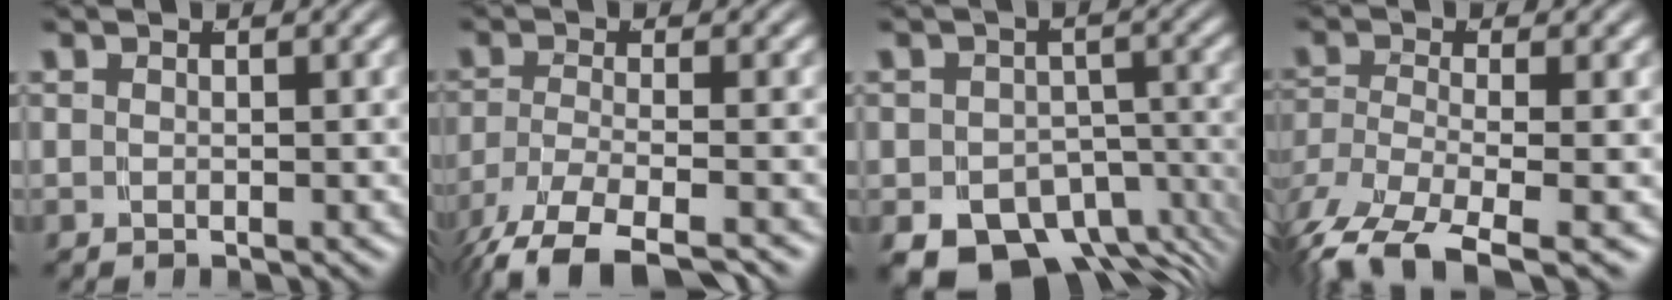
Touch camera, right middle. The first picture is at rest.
{"total": 7.3, "force": [-5.0, 3.0, 4.4], "torque": [-0.095, -0.028, -0.067]}
{"total": 13.9, "force": [-9.2, 9.2, 5.0], "torque": [-0.071, -0.046, -0.139]}
{"total": 8.2, "force": [-5.4, 3.6, 5.1], "torque": [-0.124, -0.051, -0.065]}